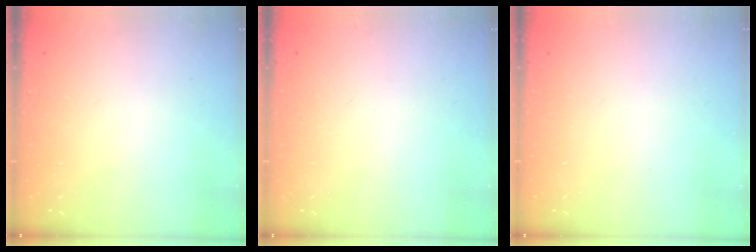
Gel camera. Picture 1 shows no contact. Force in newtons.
{"total": 0.0}
{"total": 0.0}